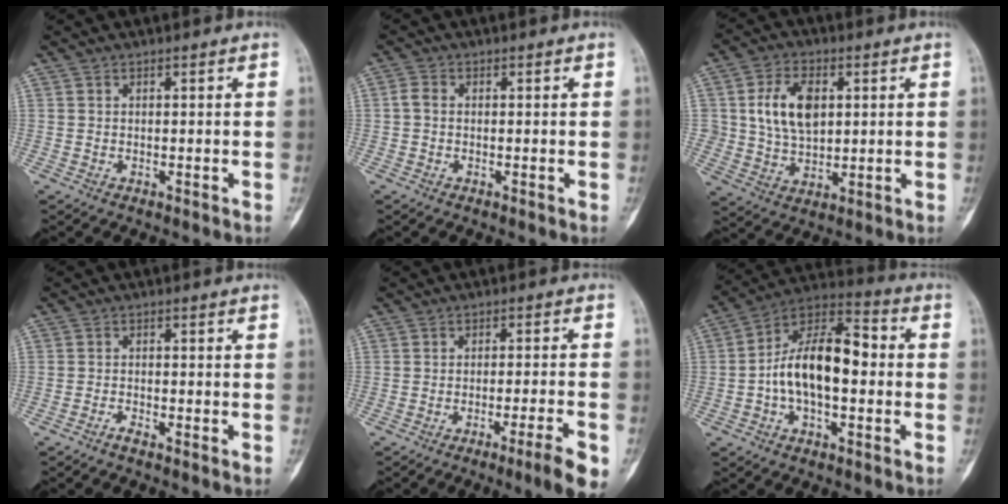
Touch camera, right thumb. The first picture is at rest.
{"total": 1.8, "force": [-0.1, 1.2, 1.3], "torque": [-0.027, 0.002, -0.009]}
{"total": 11.0, "force": [2.5, 7.3, 7.8], "torque": [-0.120, -0.007, 0.052]}
{"total": 1.4, "force": [-1.1, 0.0, 0.8], "torque": [-0.022, 0.000, -0.027]}
{"total": 7.4, "force": [-3.9, 0.1, 6.3], "torque": [-0.093, 0.007, -0.055]}
{"total": 15.9, "force": [-1.0, 8.4, 13.5], "torque": [-0.220, 0.045, -0.028]}